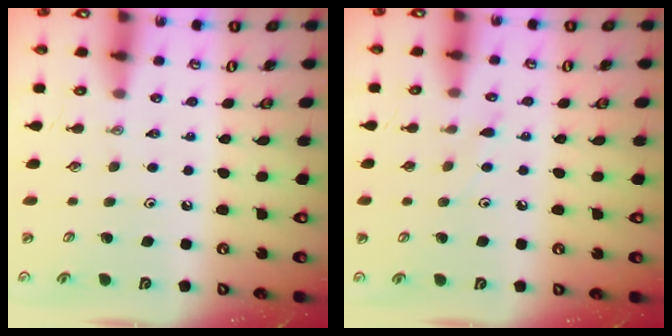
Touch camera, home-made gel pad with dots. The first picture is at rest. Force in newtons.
{"total": 5.2, "press": 5.2, "slide": 0.6}